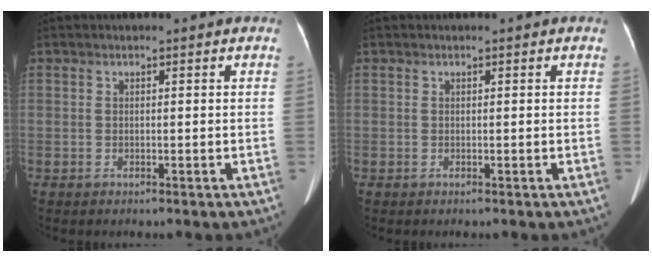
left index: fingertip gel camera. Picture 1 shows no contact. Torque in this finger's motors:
{"motor_torque": [0.00, 0.01, 0.00, 0.00]}